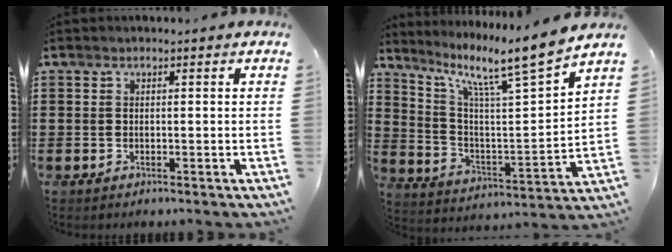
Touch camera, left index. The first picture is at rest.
{"total": 10.9, "force": [8.6, 0.9, 6.6], "torque": [-0.139, -0.064, 0.129]}